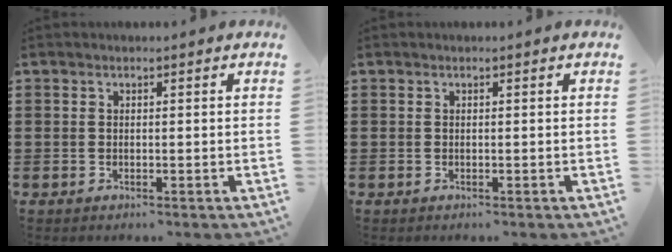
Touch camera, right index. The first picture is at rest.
{"total": 0.0}